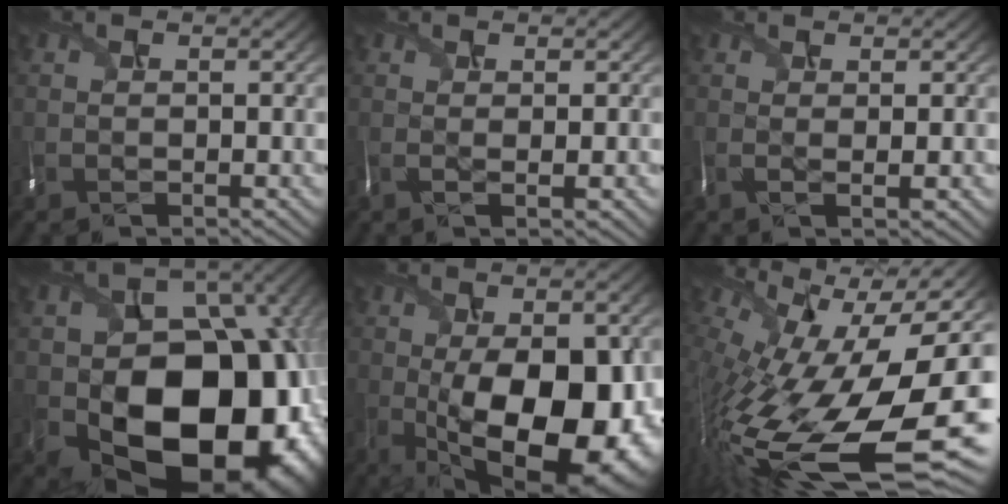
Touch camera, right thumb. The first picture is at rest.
{"total": 1.3, "force": [0.3, 0.1, 1.3], "torque": [-0.017, 0.004, 0.006]}
{"total": 1.7, "force": [0.5, 0.2, 1.6], "torque": [-0.021, 0.009, 0.005]}
{"total": 20.2, "force": [-5.2, 14.5, 13.0], "torque": [-0.177, -0.054, -0.036]}
{"total": 18.5, "force": [-3.5, 8.6, 16.0], "torque": [-0.236, -0.022, -0.039]}
{"total": 20.0, "force": [-3.5, 9.6, 17.2], "torque": [-0.300, -0.030, -0.046]}